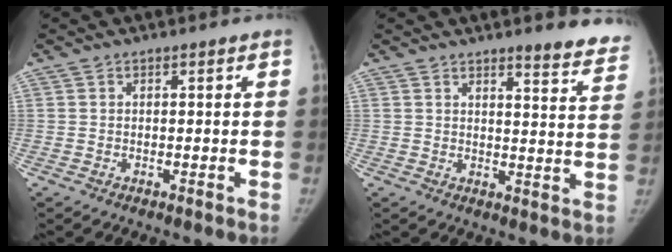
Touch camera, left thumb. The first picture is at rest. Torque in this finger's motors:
{"motor_torque": [-0.19, 0.15, 0.61, -0.27, 0.00]}